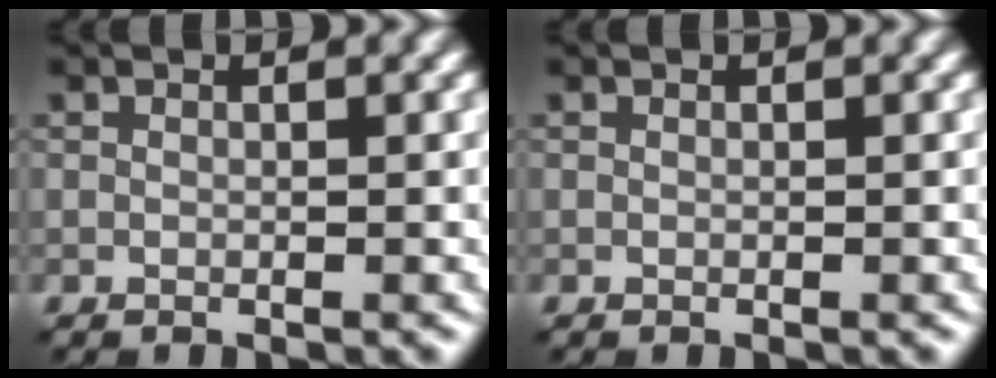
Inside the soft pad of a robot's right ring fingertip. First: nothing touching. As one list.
[{"total": 0.0}]